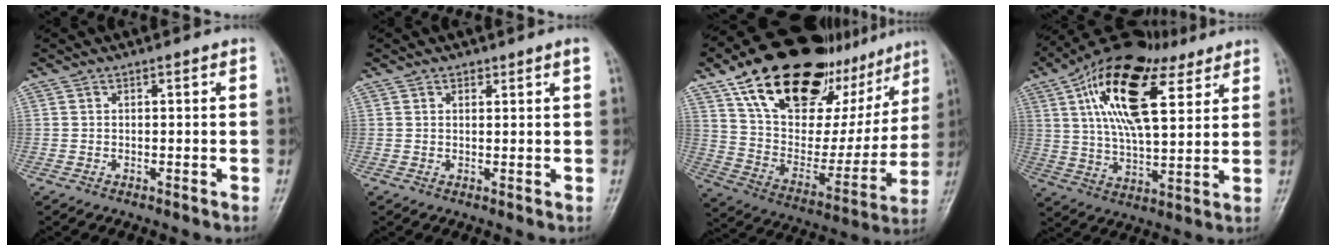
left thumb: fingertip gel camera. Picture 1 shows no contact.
{"total": 1.3, "force": [1.1, 0.5, 0.6], "torque": [0.000, -0.007, 0.014]}
{"total": 31.7, "force": [19.0, 15.9, 19.9], "torque": [-0.260, -0.023, 0.308]}
{"total": 21.7, "force": [9.6, 9.8, 16.9], "torque": [-0.273, -0.012, 0.160]}